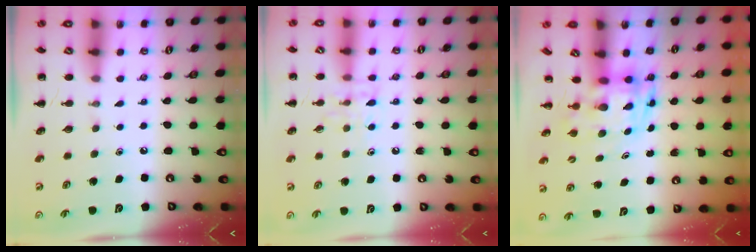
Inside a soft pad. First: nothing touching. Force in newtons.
{"total": 7.2, "press": 7.1, "slide": 1.1}
{"total": 3.6, "press": 3.5, "slide": 0.7}